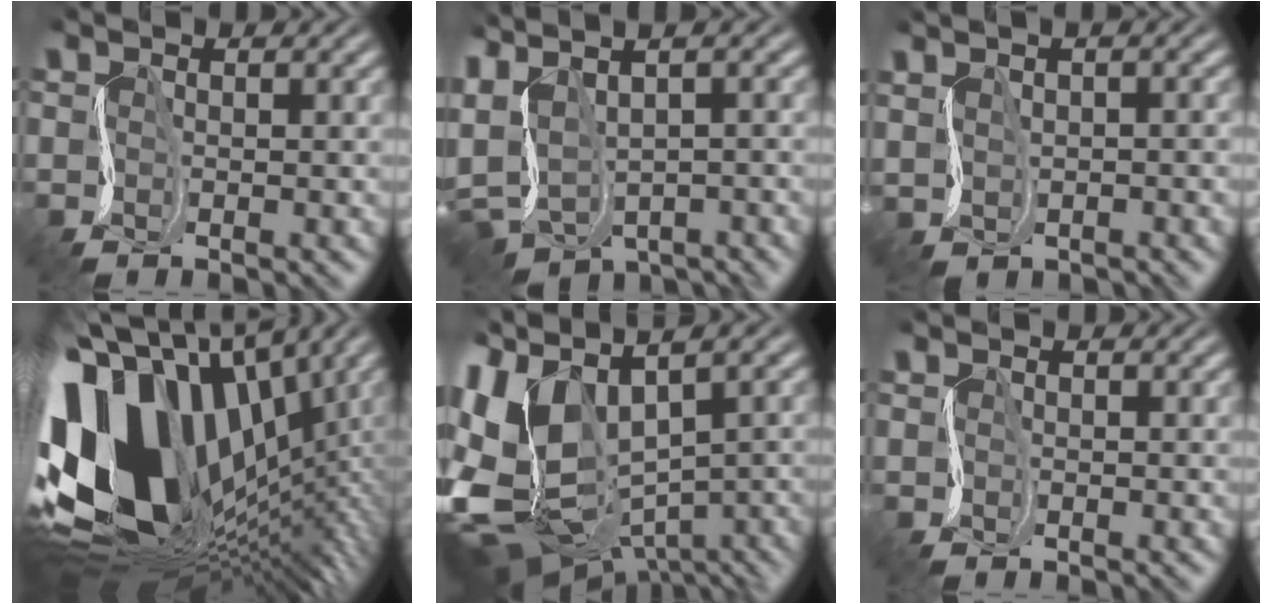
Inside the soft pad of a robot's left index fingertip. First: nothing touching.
{"total": 4.7, "force": [-1.7, 2.1, 3.8], "torque": [-0.081, -0.004, 0.008]}
{"total": 0.8, "force": [-0.3, -0.7, -0.4], "torque": [-0.001, -0.010, 0.003]}
{"total": 16.6, "force": [1.9, 10.3, 12.8], "torque": [-0.251, -0.034, 0.067]}
{"total": 11.1, "force": [-1.0, 6.0, 9.3], "torque": [-0.226, -0.018, 0.025]}
{"total": 1.4, "force": [0.3, 1.3, 0.3], "torque": [-0.008, 0.005, -0.015]}